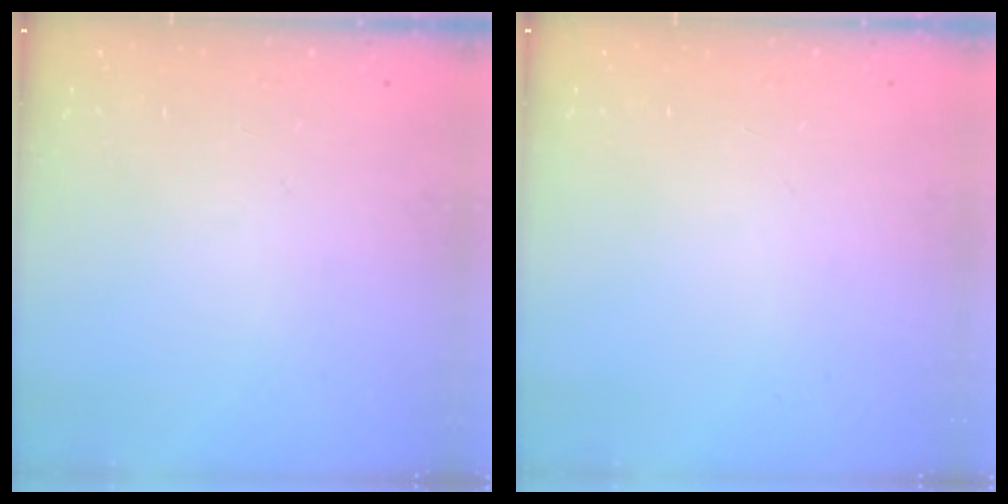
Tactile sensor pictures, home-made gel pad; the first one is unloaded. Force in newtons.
{"total": 0.0}